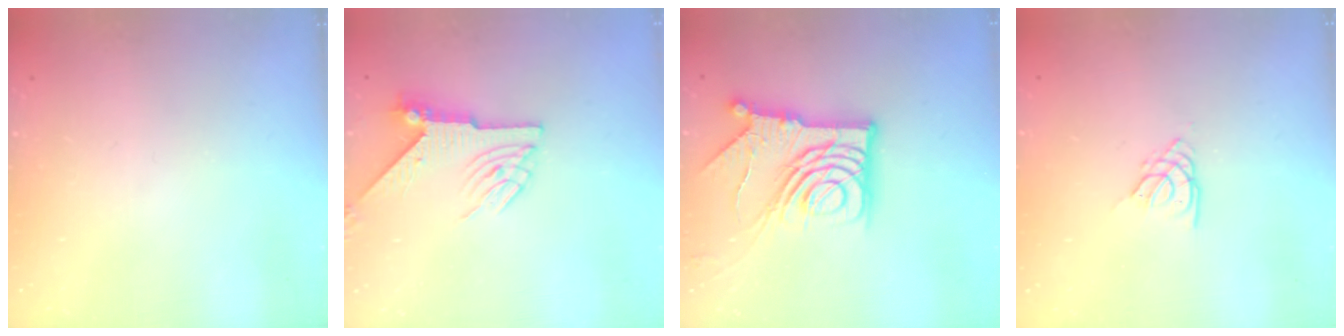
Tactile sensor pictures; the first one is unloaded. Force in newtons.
{"total": 6.4, "press": 6.4, "slide": 0.7}
{"total": 17.5, "press": 17.4, "slide": 1.9}
{"total": 3.2, "press": 3.1, "slide": 0.7}